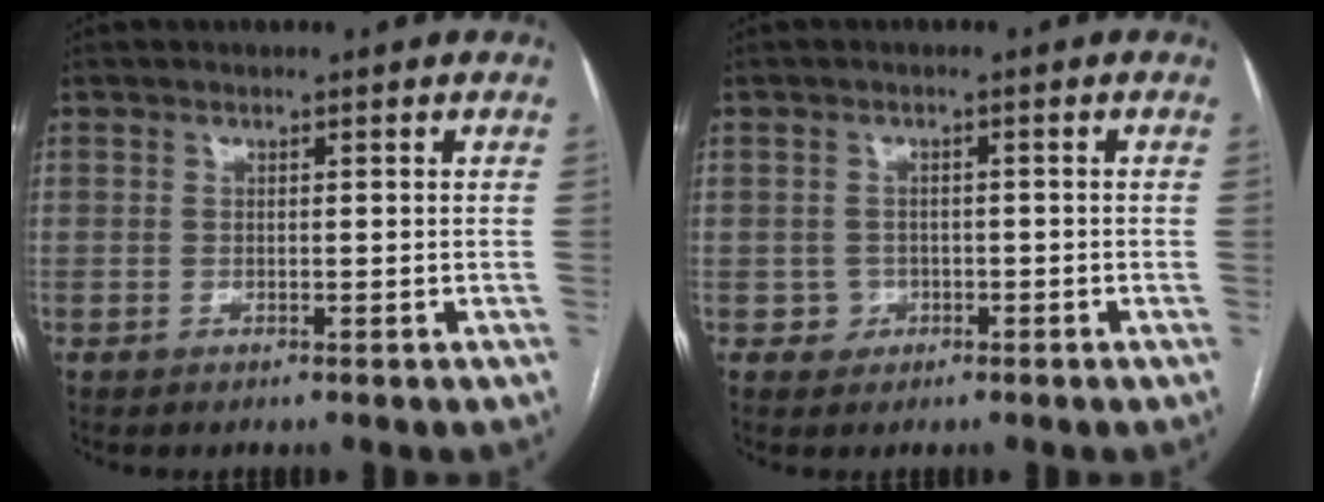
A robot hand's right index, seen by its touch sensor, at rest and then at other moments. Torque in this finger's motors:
{"motor_torque": [-0.37, 0.23, -0.63, -0.21]}